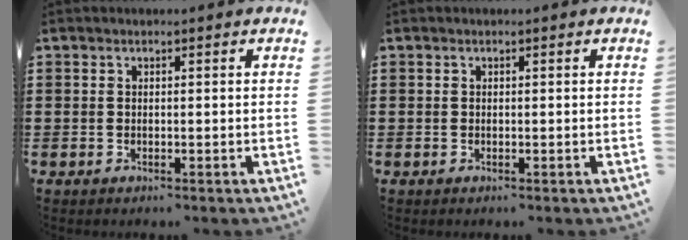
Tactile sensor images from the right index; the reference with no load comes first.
{"total": 0.0}